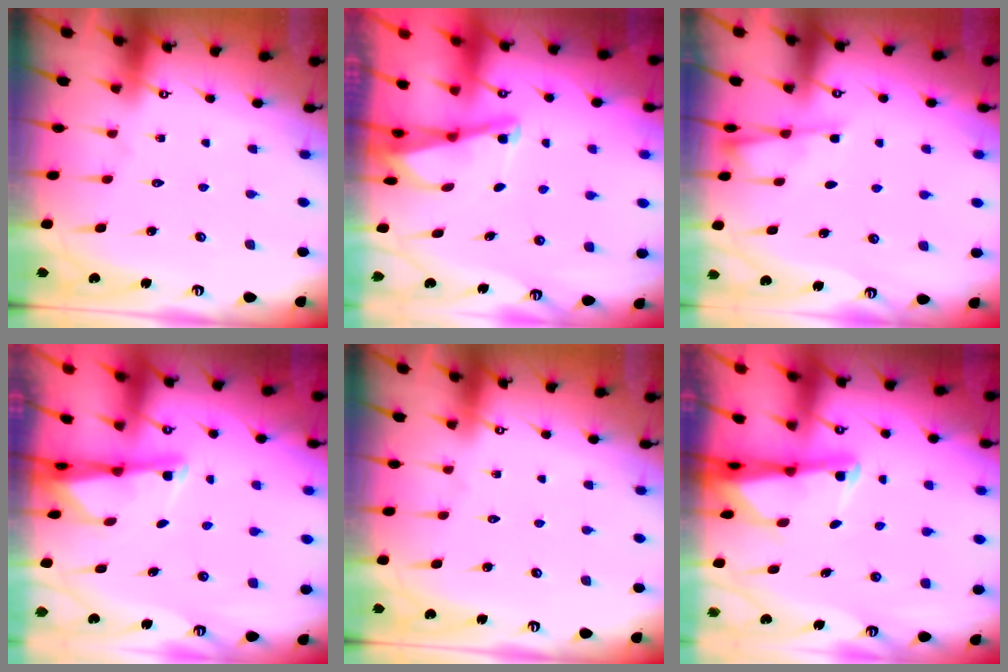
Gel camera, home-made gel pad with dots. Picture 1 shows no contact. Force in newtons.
{"total": 2.0, "press": 2.0, "slide": 0.4}
{"total": 3.4, "press": 3.4, "slide": 0.4}
{"total": 1.9, "press": 1.9, "slide": 0.3}
{"total": 0.0}
{"total": 2.7, "press": 2.7, "slide": 0.4}